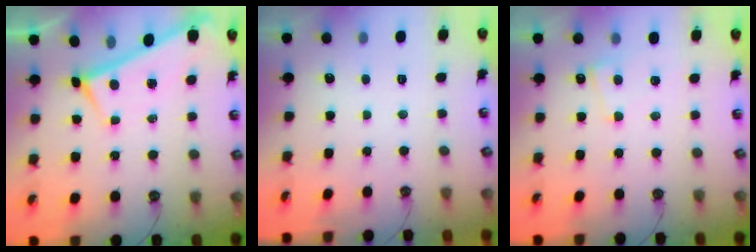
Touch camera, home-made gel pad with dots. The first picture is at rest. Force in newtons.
{"total": 0.0}
{"total": 2.4, "press": 2.4, "slide": 0.4}